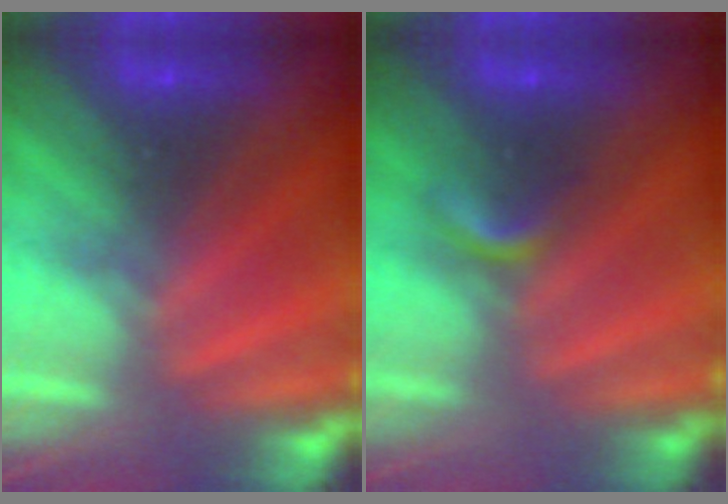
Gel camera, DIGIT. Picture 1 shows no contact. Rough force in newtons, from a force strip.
{"total": 2.2}